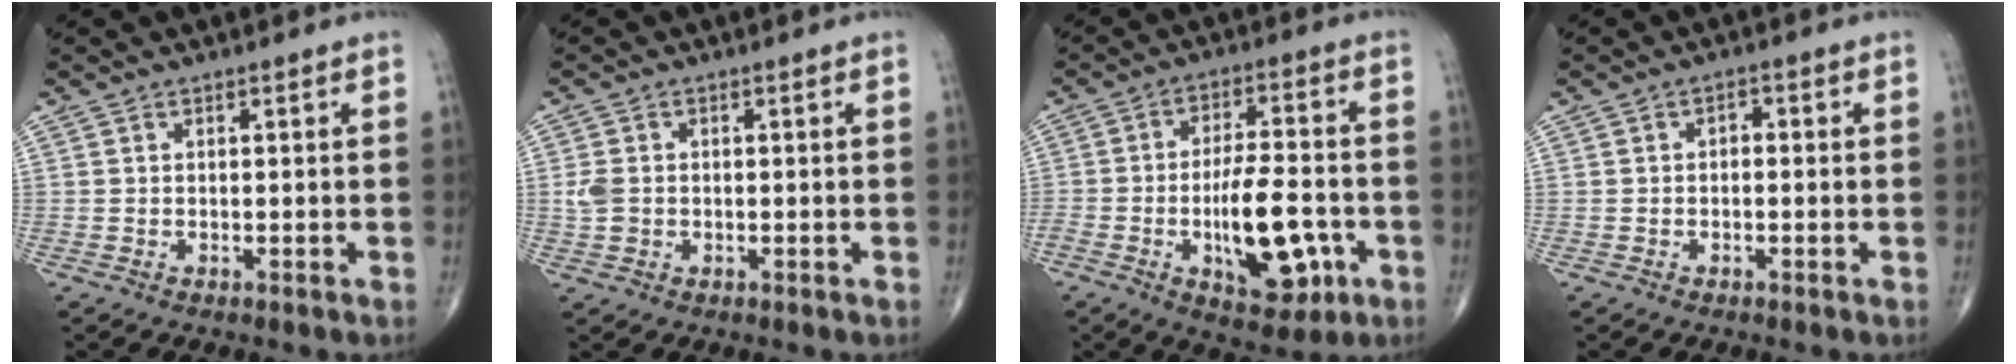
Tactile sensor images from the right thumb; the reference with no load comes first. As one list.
[{"total": 3.1, "force": [-0.2, 2.4, 1.9], "torque": [-0.042, 0.005, -0.003]}, {"total": 14.8, "force": [-4.5, 6.4, 12.6], "torque": [-0.186, 0.022, -0.060]}, {"total": 1.4, "force": [-0.1, 0.9, 1.1], "torque": [-0.007, 0.009, -0.008]}]